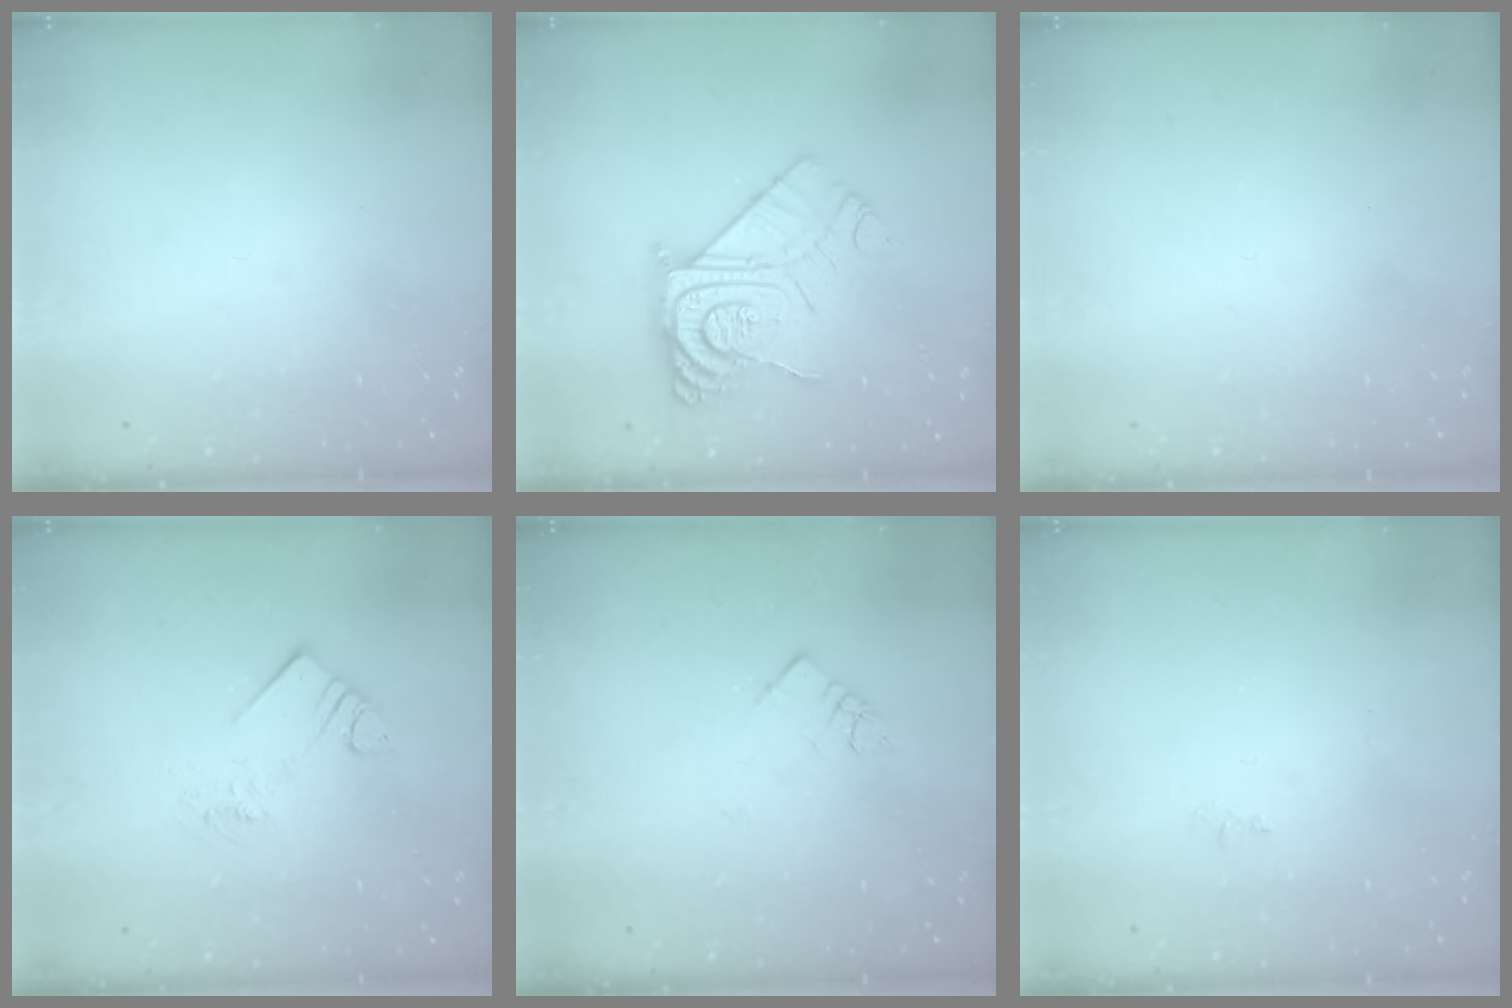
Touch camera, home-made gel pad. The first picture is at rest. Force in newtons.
{"total": 13.5, "press": 13.5, "slide": 1.1}
{"total": 1.5, "press": 1.5, "slide": 0.1}
{"total": 7.5, "press": 7.5, "slide": 0.4}
{"total": 4.2, "press": 4.2, "slide": 0.4}
{"total": 6.1, "press": 6.1, "slide": 0.7}